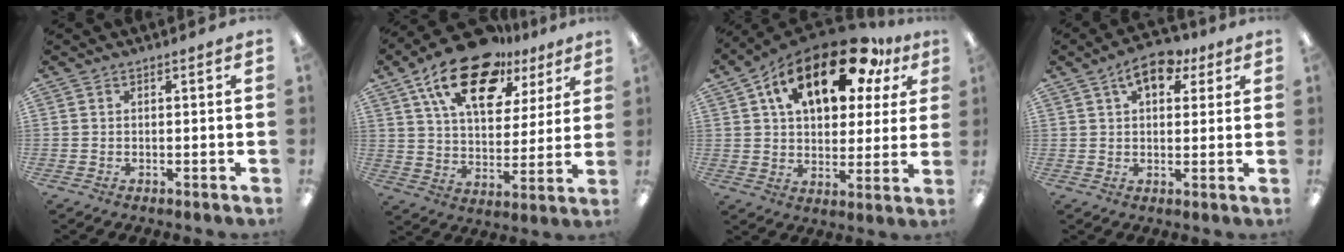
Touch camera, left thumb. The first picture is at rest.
{"total": 19.8, "force": [12.4, 9.9, 11.8], "torque": [-0.199, -0.062, 0.214]}
{"total": 21.3, "force": [11.1, 10.8, 14.6], "torque": [-0.232, -0.041, 0.186]}
{"total": 8.7, "force": [4.6, 4.8, 5.5], "torque": [-0.069, -0.014, 0.076]}